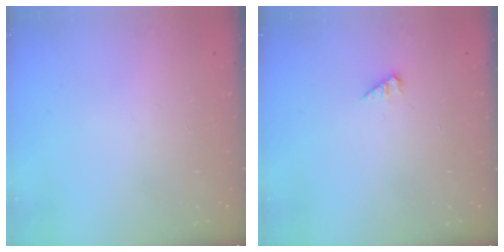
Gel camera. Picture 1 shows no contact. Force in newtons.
{"total": 1.9, "press": 1.9, "slide": 0.3}